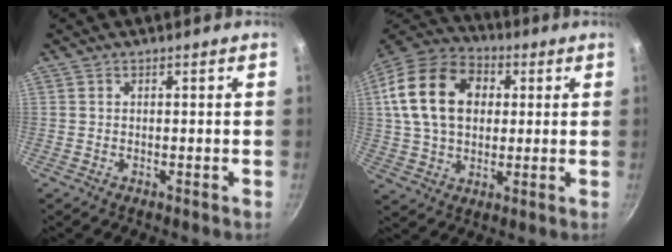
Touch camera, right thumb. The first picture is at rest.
{"total": 19.0, "force": [4.0, 13.7, 12.5], "torque": [-0.205, 0.021, 0.062]}